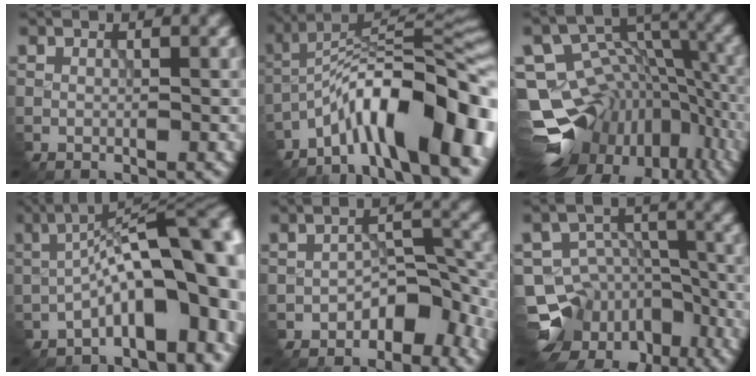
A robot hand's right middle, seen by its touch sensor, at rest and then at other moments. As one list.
[{"total": 12.8, "force": [-6.5, 3.5, 10.4], "torque": [-0.157, 0.017, -0.103]}, {"total": 15.7, "force": [-7.1, 11.5, 8.2], "torque": [-0.159, -0.003, -0.077]}, {"total": 15.9, "force": [-2.6, 6.2, 14.4], "torque": [-0.196, 0.016, -0.026]}, {"total": 4.8, "force": [-2.8, 2.7, 2.8], "torque": [-0.028, 0.006, -0.046]}, {"total": 12.6, "force": [-9.0, 8.4, 3.0], "torque": [-0.061, 0.000, -0.117]}]